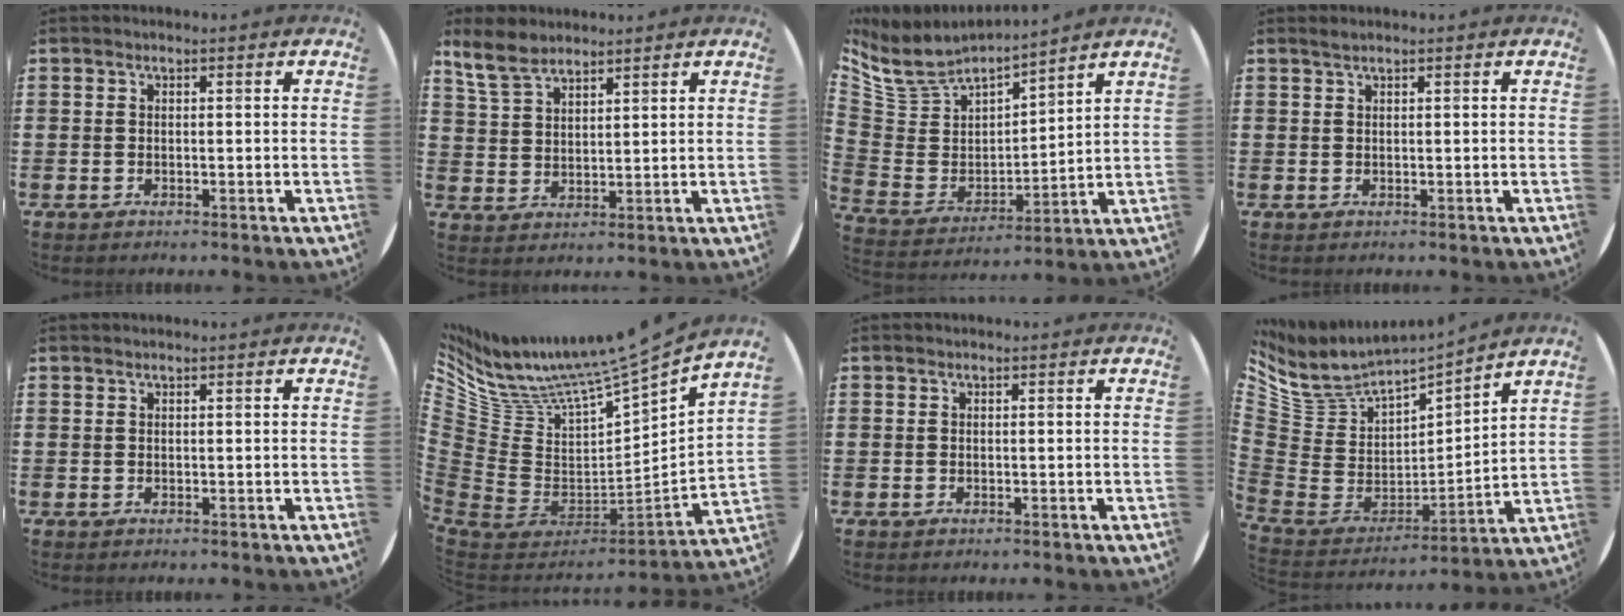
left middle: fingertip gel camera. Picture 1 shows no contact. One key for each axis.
{"total": 5.6, "fx": 4.7, "fy": 2.2, "fz": 2.1, "tx": -0.054, "ty": -0.005, "tz": 0.089}
{"total": 7.0, "fx": 6.3, "fy": 2.7, "fz": 1.4, "tx": -0.067, "ty": -0.053, "tz": 0.110}
{"total": 0.6, "fx": 0.5, "fy": -0.1, "fz": 0.2, "tx": -0.003, "ty": -0.001, "tz": 0.009}
{"total": 0.0}
{"total": 8.7, "fx": 7.7, "fy": 1.5, "fz": 3.7, "tx": -0.119, "ty": -0.081, "tz": 0.120}
{"total": 0.0}
{"total": 5.7, "fx": 5.3, "fy": 2.1, "fz": 0.6, "tx": -0.051, "ty": -0.058, "tz": 0.090}